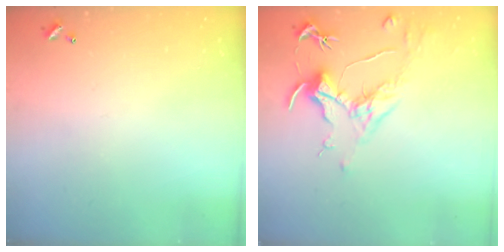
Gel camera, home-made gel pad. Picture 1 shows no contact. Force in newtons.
{"total": 1.8, "press": 1.6, "slide": 0.9}